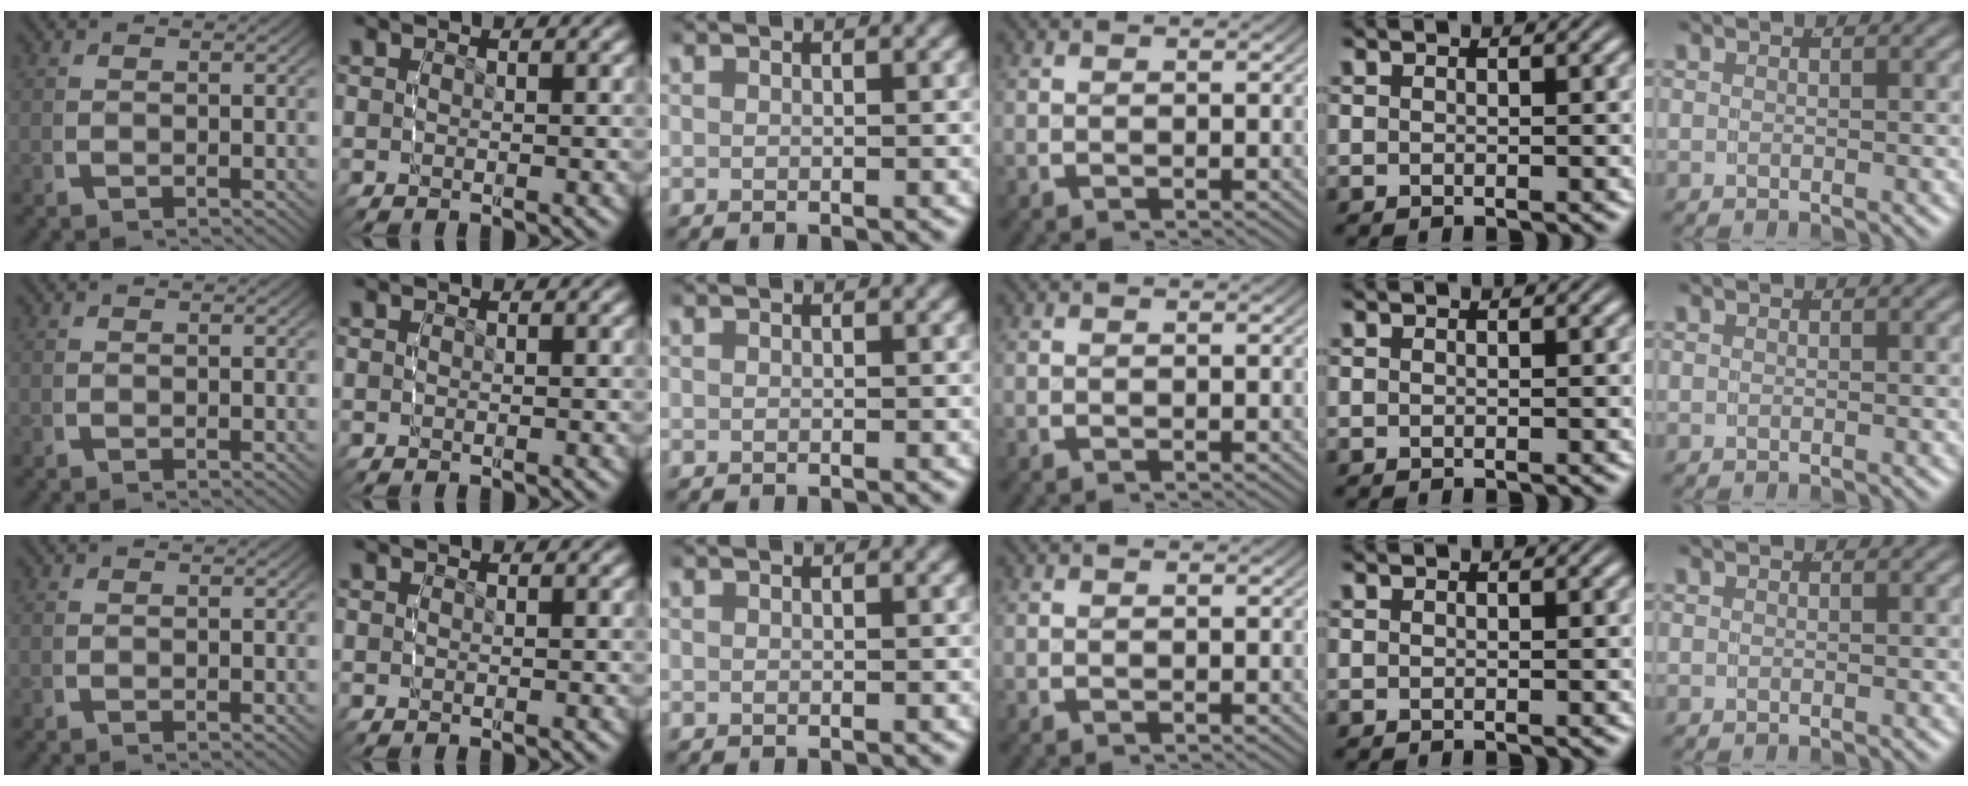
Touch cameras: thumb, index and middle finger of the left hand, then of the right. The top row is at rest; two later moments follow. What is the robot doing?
{"motion": "grasp_and_lifting", "object": "ethernet cable"}